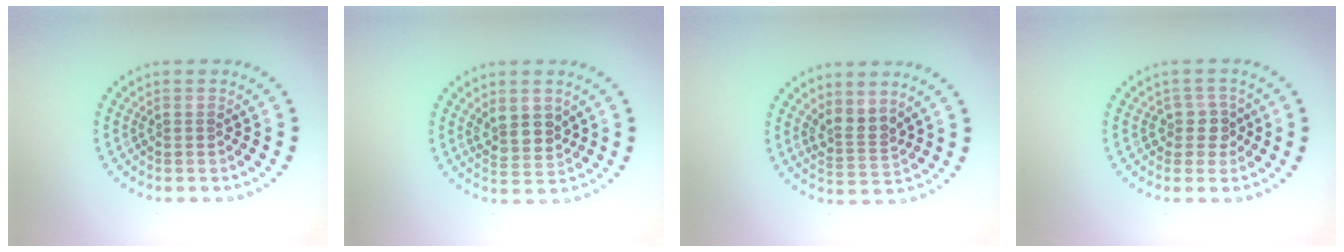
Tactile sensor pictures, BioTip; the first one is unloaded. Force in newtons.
{"total": 2.8, "press": 2.5, "slide": 1.1}
{"total": 2.5, "press": 1.9, "slide": 1.6}
{"total": 2.1, "press": 1.7, "slide": 1.2}